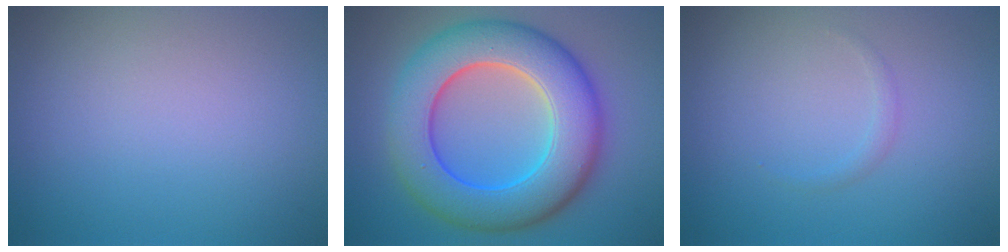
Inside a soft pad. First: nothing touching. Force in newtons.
{"total": 10.9, "press": 10.9, "slide": 0.1}
{"total": 0.6, "press": 0.6, "slide": 0.1}